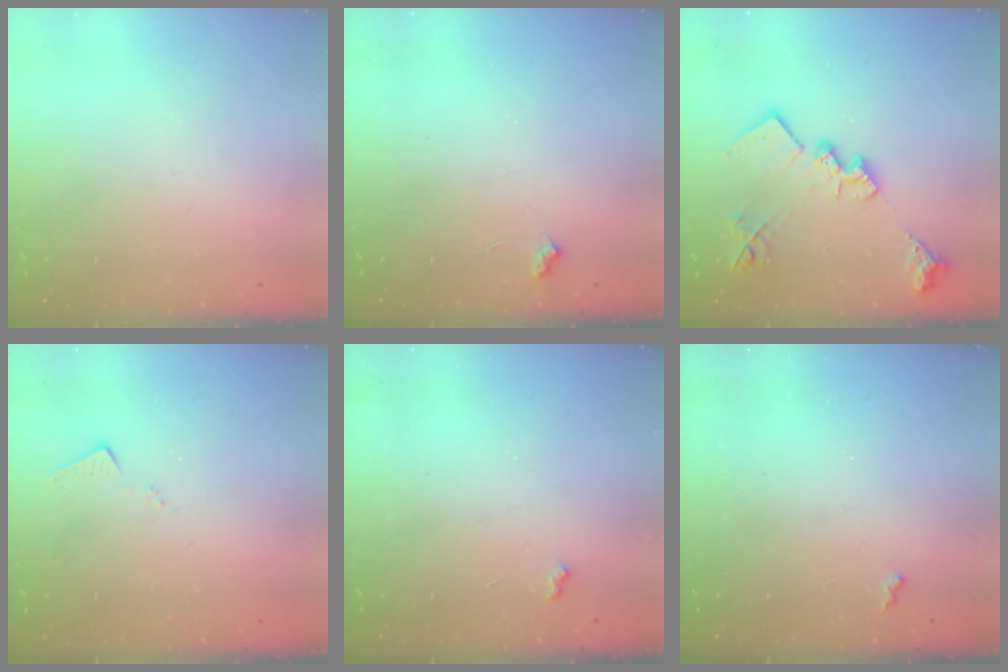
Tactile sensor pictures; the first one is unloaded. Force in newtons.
{"total": 3.2, "press": 3.2, "slide": 0.6}
{"total": 17.5, "press": 17.5, "slide": 1.1}
{"total": 6.8, "press": 6.7, "slide": 0.4}
{"total": 3.6, "press": 3.5, "slide": 0.5}
{"total": 1.9, "press": 1.8, "slide": 0.5}